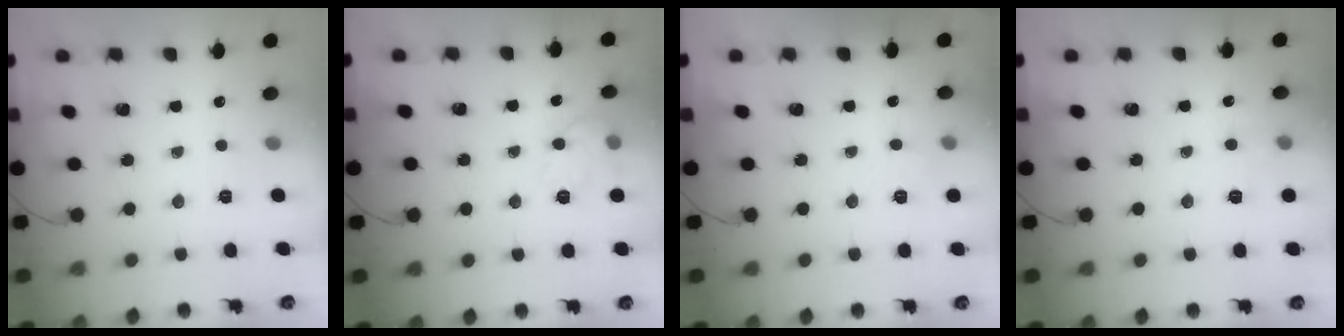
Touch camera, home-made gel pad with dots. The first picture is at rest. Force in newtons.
{"total": 10.4, "press": 10.4, "slide": 0.4}
{"total": 5.7, "press": 5.4, "slide": 1.6}
{"total": 6.5, "press": 6.2, "slide": 2.0}